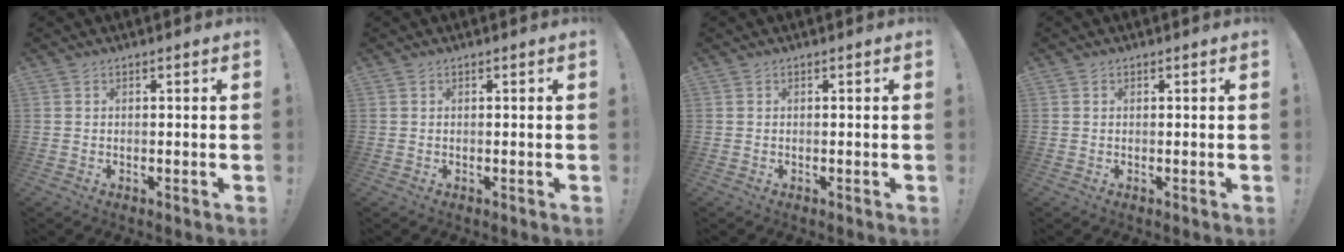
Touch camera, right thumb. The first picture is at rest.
{"total": 0.0}
{"total": 0.0}
{"total": 0.0}